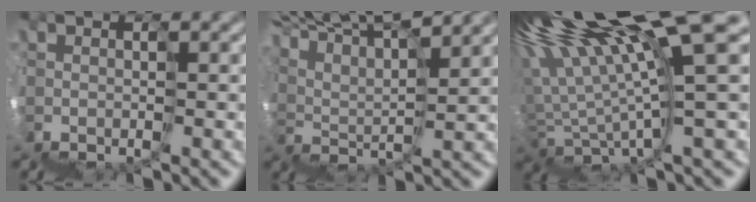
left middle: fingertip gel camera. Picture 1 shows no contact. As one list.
[{"total": 9.5, "force": [9.1, 0.8, 2.7], "torque": [-0.058, 0.032, 0.135]}, {"total": 11.0, "force": [4.7, 0.9, 9.9], "torque": [-0.173, 0.014, 0.104]}]